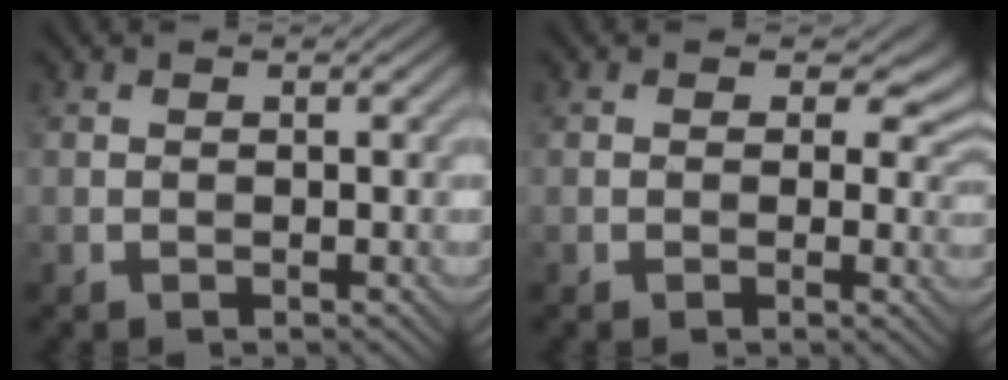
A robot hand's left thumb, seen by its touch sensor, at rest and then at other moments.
{"total": 4.5, "force": [1.4, 3.0, 3.0], "torque": [-0.039, -0.001, 0.008]}